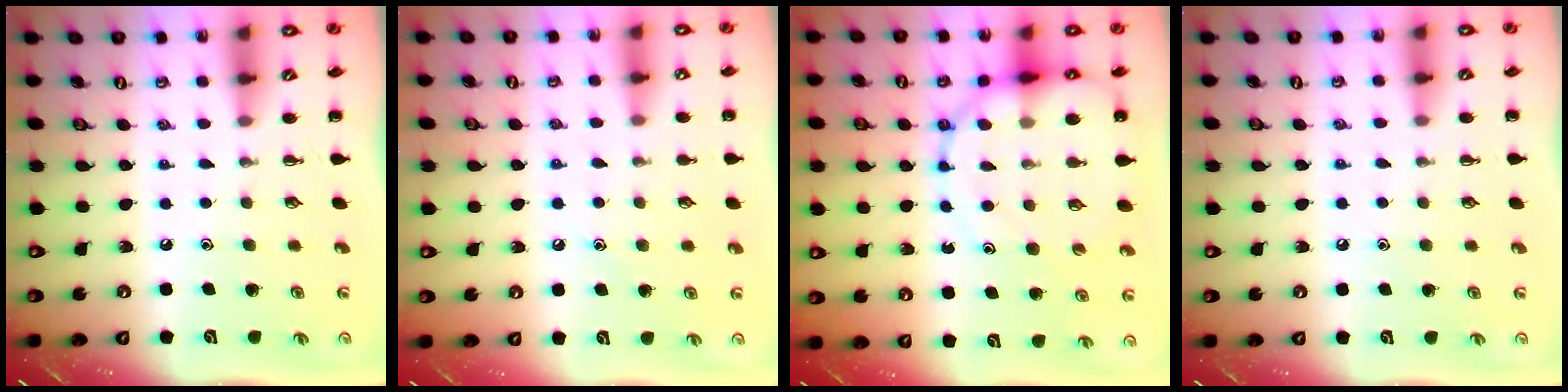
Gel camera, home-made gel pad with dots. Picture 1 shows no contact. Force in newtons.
{"total": 7.0, "press": 6.7, "slide": 1.9}
{"total": 14.7, "press": 14.4, "slide": 2.9}
{"total": 5.2, "press": 4.9, "slide": 1.6}